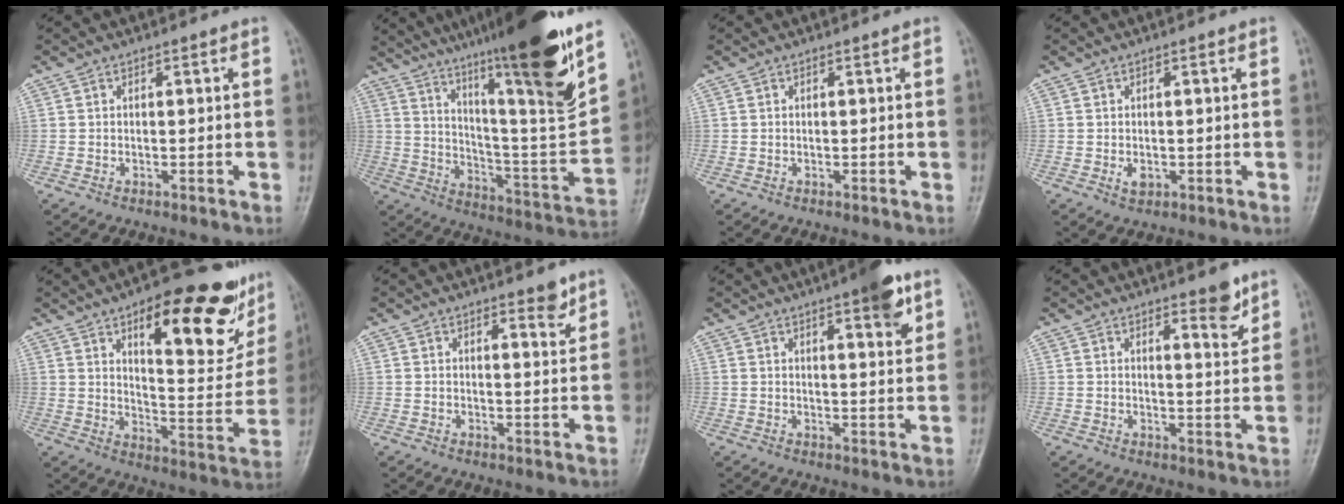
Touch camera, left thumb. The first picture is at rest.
{"total": 26.9, "force": [18.4, 2.5, 19.5], "torque": [-0.282, -0.081, 0.293]}
{"total": 0.0}
{"total": 2.3, "force": [-0.3, 1.5, 1.7], "torque": [-0.022, -0.003, -0.004]}
{"total": 22.7, "force": [12.8, 8.4, 16.8], "torque": [-0.174, -0.056, 0.184]}
{"total": 3.2, "force": [2.2, 1.0, 2.1], "torque": [-0.018, -0.016, 0.030]}
{"total": 7.4, "force": [4.1, 1.9, 5.9], "torque": [-0.068, -0.018, 0.052]}
{"total": 4.8, "force": [3.2, 1.3, 3.3], "torque": [-0.033, -0.025, 0.043]}